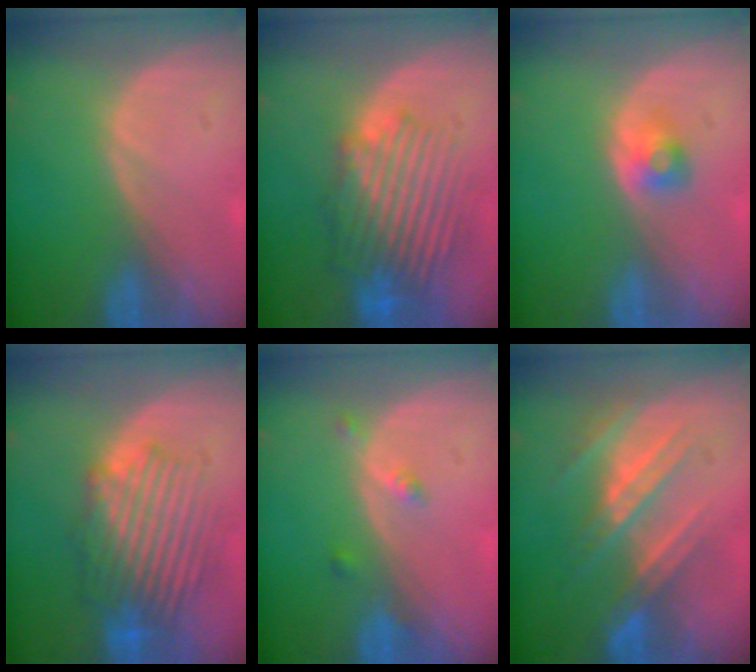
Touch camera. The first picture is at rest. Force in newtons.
{"total": 9.7, "press": 9.0, "slide": 3.6}
{"total": 2.5, "press": 2.3, "slide": 0.9}
{"total": 9.0, "press": 8.6, "slide": 2.6}
{"total": 2.2, "press": 1.8, "slide": 1.3}
{"total": 7.9, "press": 7.5, "slide": 2.2}